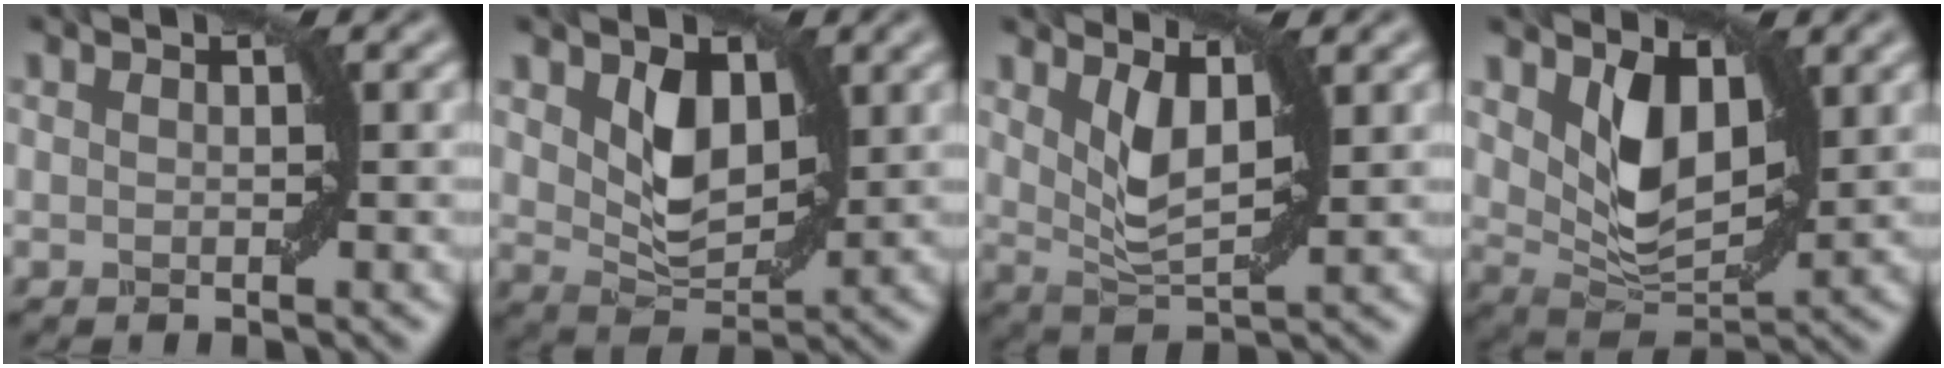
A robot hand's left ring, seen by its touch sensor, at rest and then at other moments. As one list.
[{"total": 4.4, "force": [1.4, 2.8, 3.0], "torque": [-0.064, -0.010, 0.029]}, {"total": 3.6, "force": [1.6, 1.5, 2.9], "torque": [-0.062, -0.008, 0.033]}, {"total": 5.5, "force": [1.8, 3.3, 4.0], "torque": [-0.084, -0.014, 0.037]}]